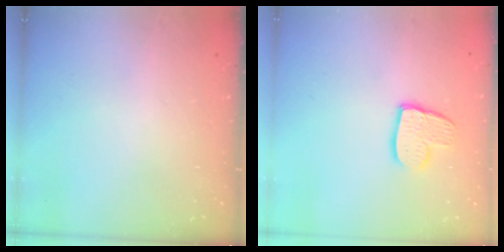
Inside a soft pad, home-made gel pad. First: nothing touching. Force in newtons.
{"total": 8.9, "press": 8.9, "slide": 0.4}